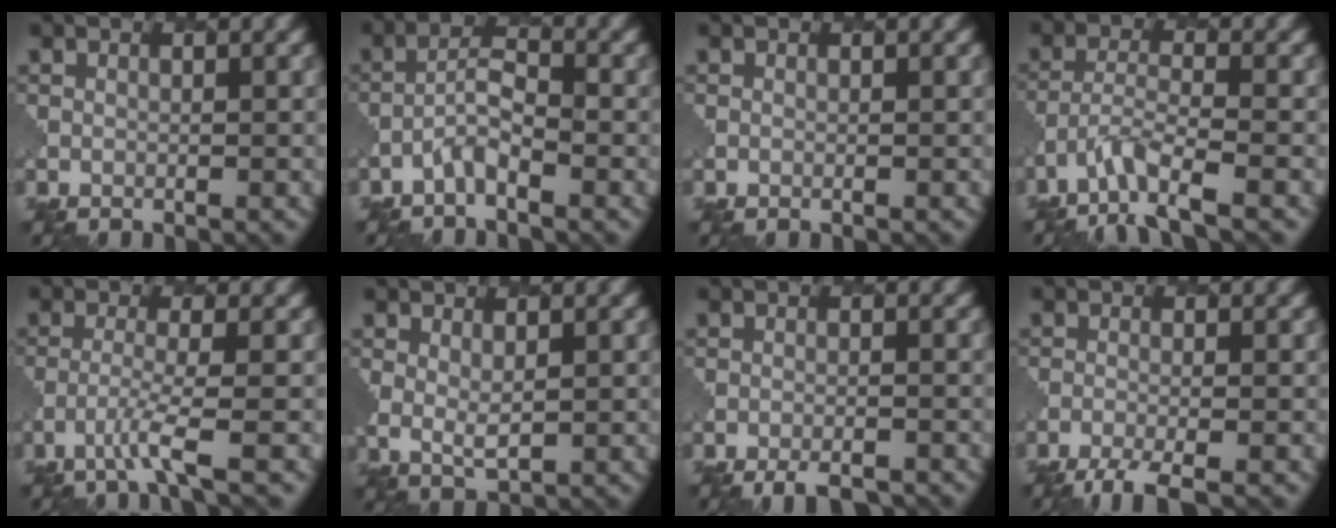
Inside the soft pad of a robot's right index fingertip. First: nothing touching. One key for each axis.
{"total": 2.0, "fx": -1.5, "fy": 0.5, "fz": 1.3, "tx": -0.030, "ty": 0.008, "tz": -0.034}
{"total": 0.0}
{"total": 4.3, "fx": -3.1, "fy": 0.9, "fz": 2.9, "tx": -0.056, "ty": -0.006, "tz": -0.065}
{"total": 2.7, "fx": -1.5, "fy": 0.1, "fz": 2.3, "tx": -0.041, "ty": -0.001, "tz": -0.044}
{"total": 2.1, "fx": 0.8, "fy": 1.1, "fz": 1.6, "tx": -0.032, "ty": -0.009, "tz": 0.021}
{"total": 3.5, "fx": -3.0, "fy": 0.7, "fz": 1.5, "tx": -0.021, "ty": -0.006, "tz": -0.046}
{"total": 3.1, "fx": -2.4, "fy": 0.5, "fz": 1.9, "tx": -0.031, "ty": -0.005, "tz": -0.052}